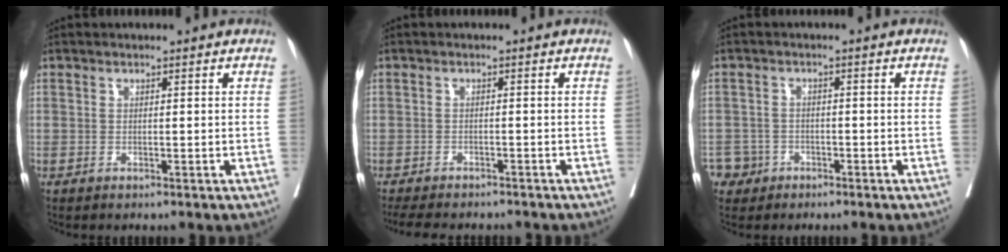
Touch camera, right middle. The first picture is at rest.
{"total": 9.9, "force": [-8.8, 2.5, 3.8], "torque": [-0.064, -0.011, -0.118]}
{"total": 3.3, "force": [-2.0, 2.7, -0.4], "torque": [0.006, 0.011, -0.038]}